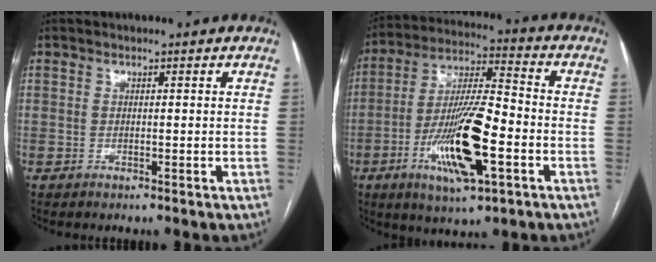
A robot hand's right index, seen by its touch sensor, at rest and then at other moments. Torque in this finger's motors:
{"motor_torque": [2.07, -0.06, 0.84, 0.21]}